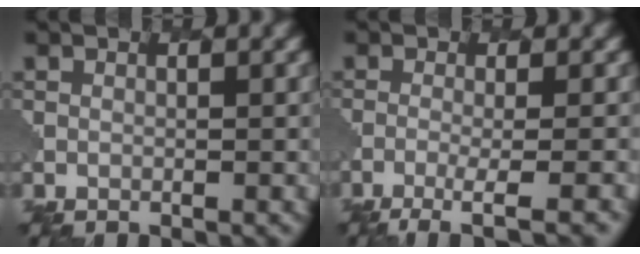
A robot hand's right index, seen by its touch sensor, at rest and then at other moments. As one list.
[{"total": 3.7, "force": [-1.9, 0.7, 3.1], "torque": [-0.043, 0.000, -0.041]}]